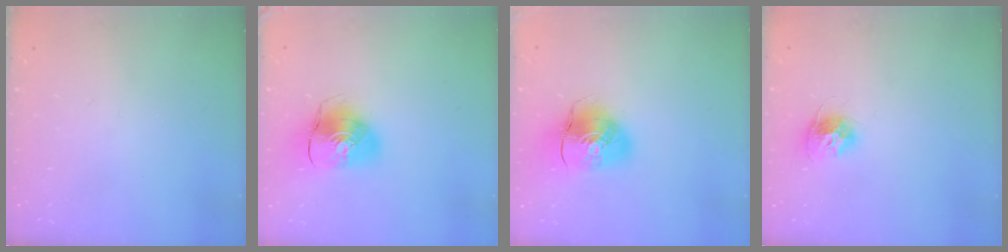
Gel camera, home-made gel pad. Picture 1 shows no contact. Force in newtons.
{"total": 10.8, "press": 10.7, "slide": 1.5}
{"total": 10.8, "press": 10.6, "slide": 1.6}
{"total": 10.3, "press": 10.3, "slide": 0.8}